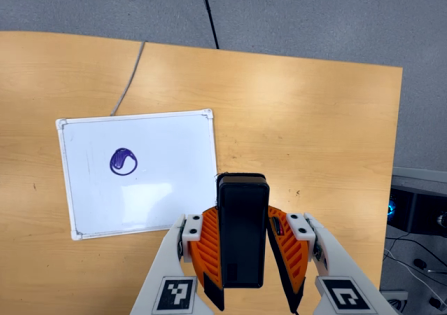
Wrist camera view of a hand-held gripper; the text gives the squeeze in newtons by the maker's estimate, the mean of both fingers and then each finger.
{"total": 4.4, "left": 3.6, "right": 5.2}